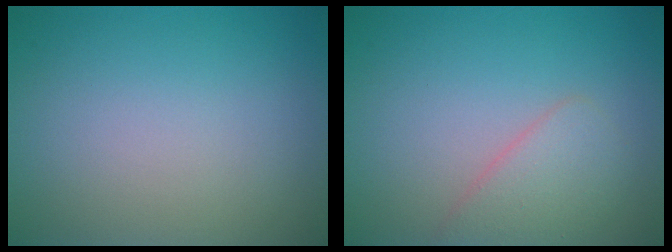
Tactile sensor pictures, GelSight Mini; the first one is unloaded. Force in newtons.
{"total": 2.6, "press": 2.6, "slide": 0.1}